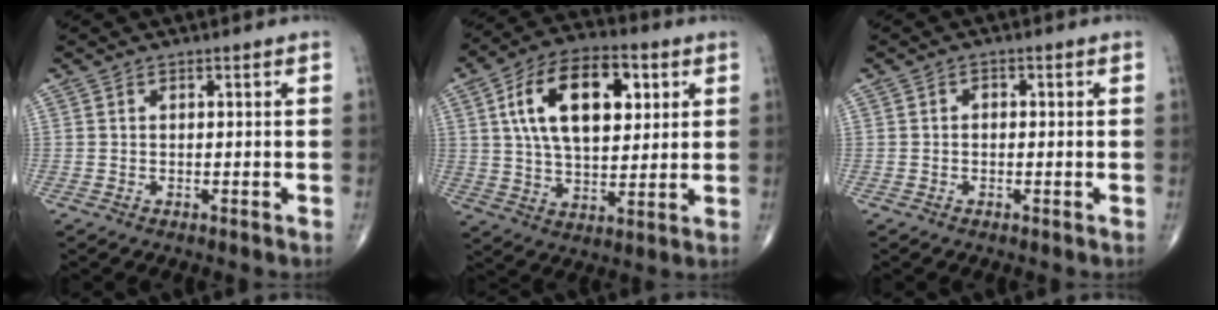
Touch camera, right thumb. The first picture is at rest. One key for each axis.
{"total": 18.4, "fx": 5.5, "fy": 10.1, "fz": 14.4, "tx": -0.219, "ty": -0.001, "tz": 0.092}
{"total": 1.1, "fx": 0.0, "fy": 0.9, "fz": 0.7, "tx": -0.004, "ty": 0.005, "tz": -0.003}